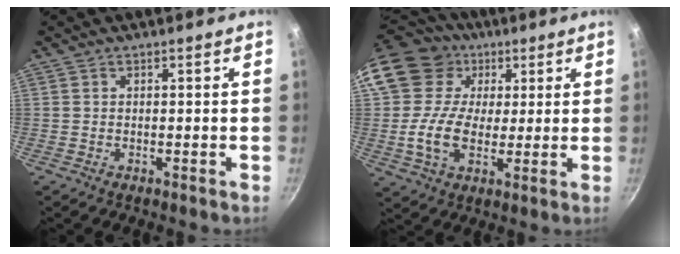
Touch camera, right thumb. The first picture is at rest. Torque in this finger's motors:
{"motor_torque": [0.05, 2.48, 1.62, -0.11, 0.15]}